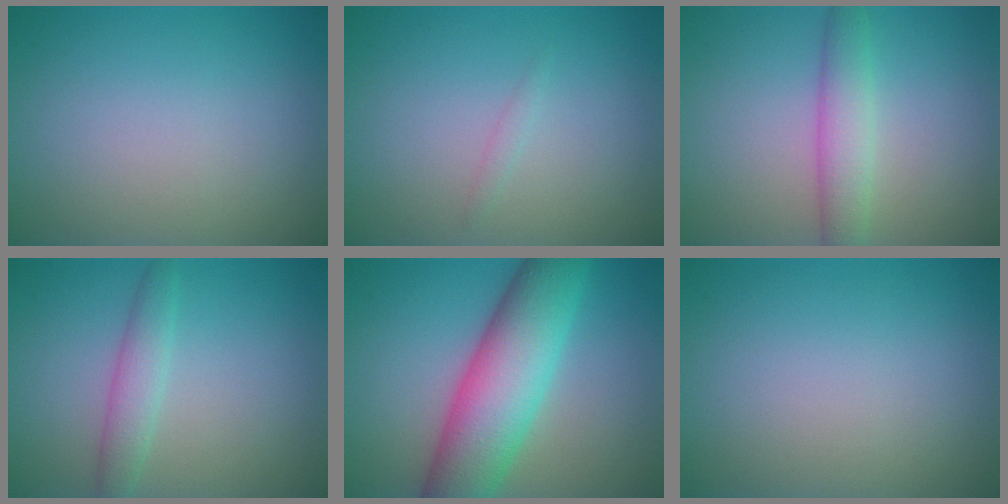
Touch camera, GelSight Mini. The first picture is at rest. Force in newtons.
{"total": 0.6, "press": 0.6, "slide": 0.0}
{"total": 4.2, "press": 4.2, "slide": 0.0}
{"total": 2.3, "press": 2.3, "slide": 0.1}
{"total": 9.9, "press": 9.9, "slide": 0.1}
{"total": 0.0}